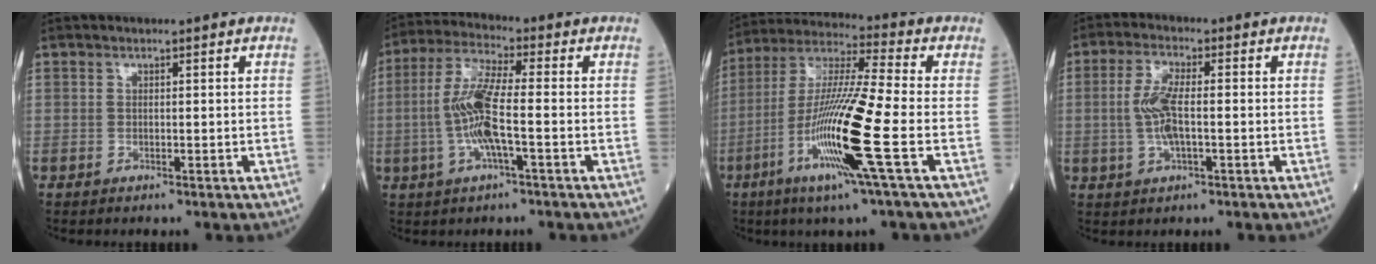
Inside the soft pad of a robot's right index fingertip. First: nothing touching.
{"total": 9.3, "force": [-1.5, 0.9, 9.1], "torque": [-0.193, 0.005, -0.036]}
{"total": 16.2, "force": [-5.3, -0.9, 15.3], "torque": [-0.307, -0.018, -0.108]}
{"total": 6.1, "force": [-0.4, 1.7, 5.8], "torque": [-0.128, 0.005, -0.010]}